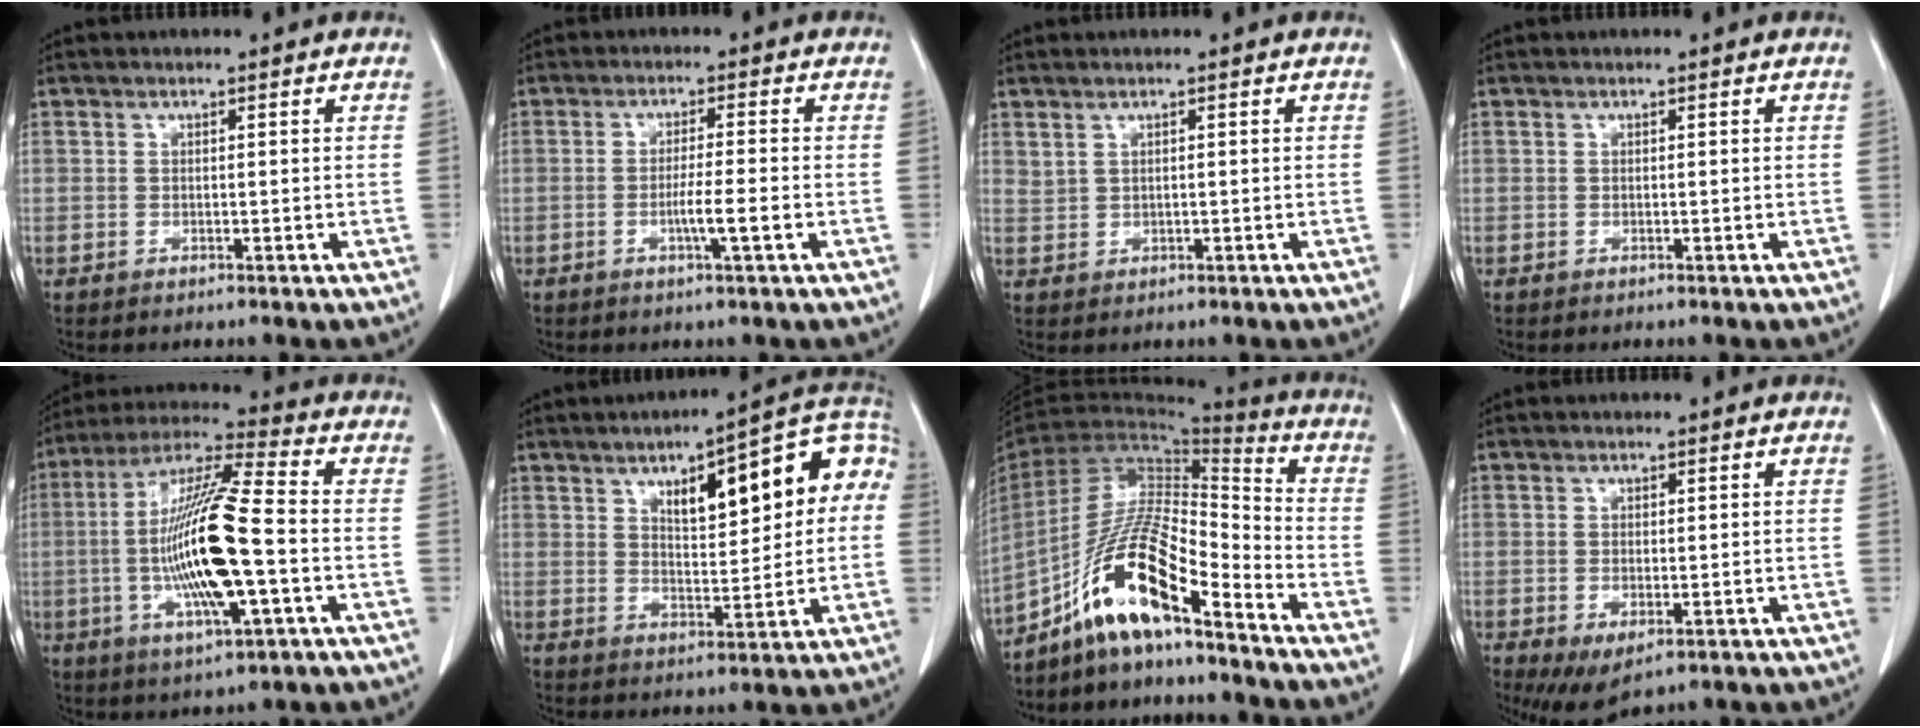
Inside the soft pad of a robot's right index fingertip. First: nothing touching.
{"total": 4.1, "force": [-1.3, -0.3, 3.9], "torque": [-0.067, -0.005, -0.022]}
{"total": 1.3, "force": [0.9, 0.5, 0.8], "torque": [-0.020, 0.002, 0.025]}
{"total": 0.0}
{"total": 17.6, "force": [-2.7, 2.1, 17.2], "torque": [-0.342, -0.002, -0.049]}
{"total": 15.9, "force": [4.2, 5.4, 14.3], "torque": [-0.192, 0.037, 0.057]}
{"total": 14.0, "force": [-9.7, 1.9, 10.0], "torque": [-0.191, 0.011, -0.177]}
{"total": 4.8, "force": [-2.1, 2.1, 3.8], "torque": [-0.062, -0.014, -0.021]}